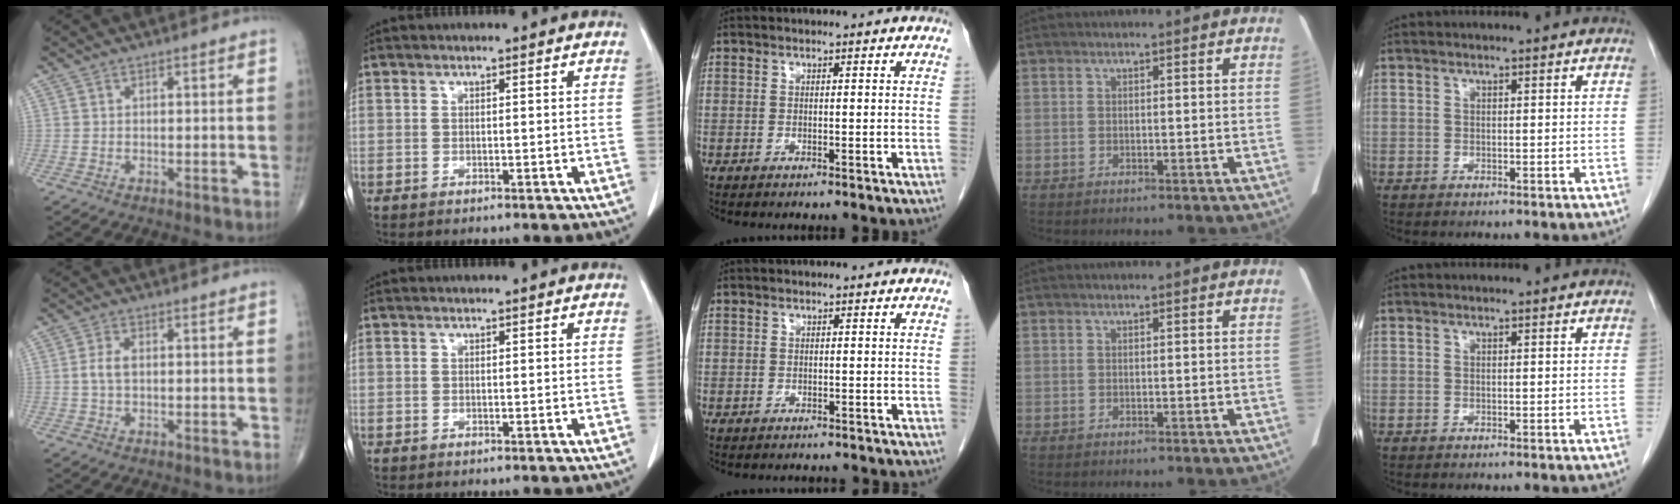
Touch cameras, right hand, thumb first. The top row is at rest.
{"thumb": {"total": 3.1, "force": [0.1, 1.7, 2.6], "torque": [-0.060, 0.005, 0.000]}, "middle": {"total": 2.0, "force": [-1.7, 1.1, 0.1], "torque": [-0.006, 0.001, -0.027]}}